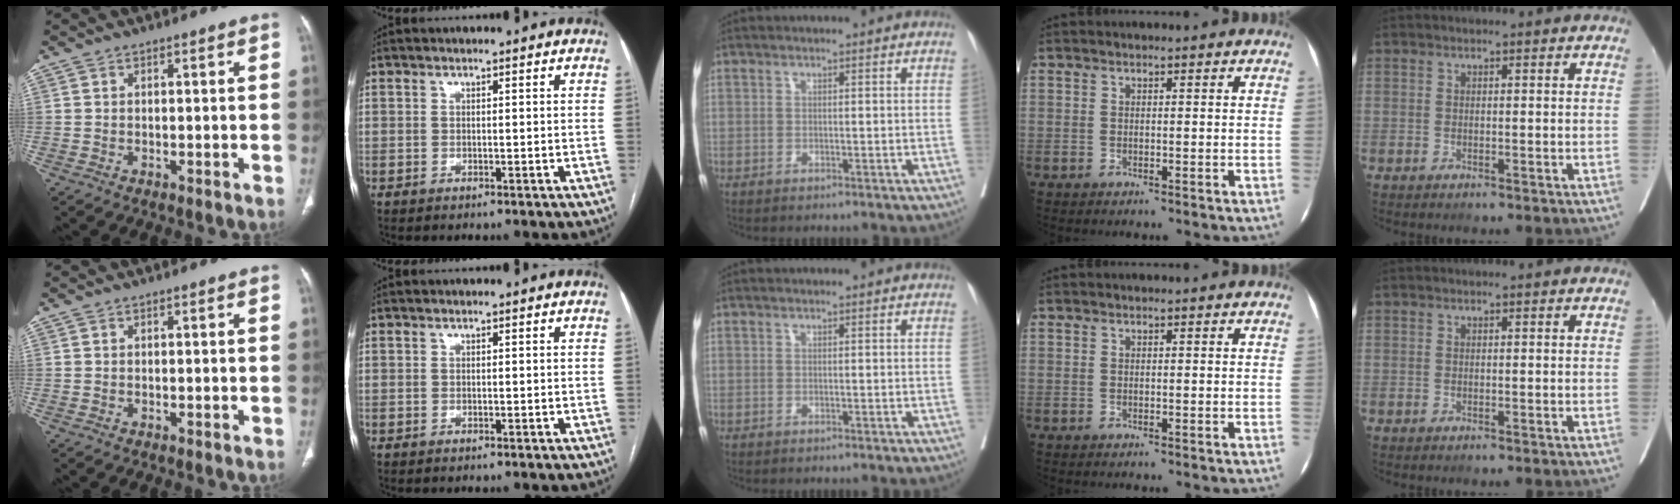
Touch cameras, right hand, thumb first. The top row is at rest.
{}